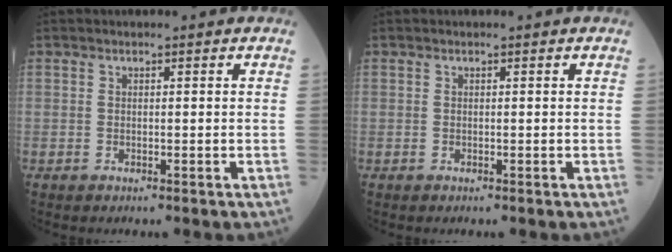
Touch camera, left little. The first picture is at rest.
{"total": 0.0}